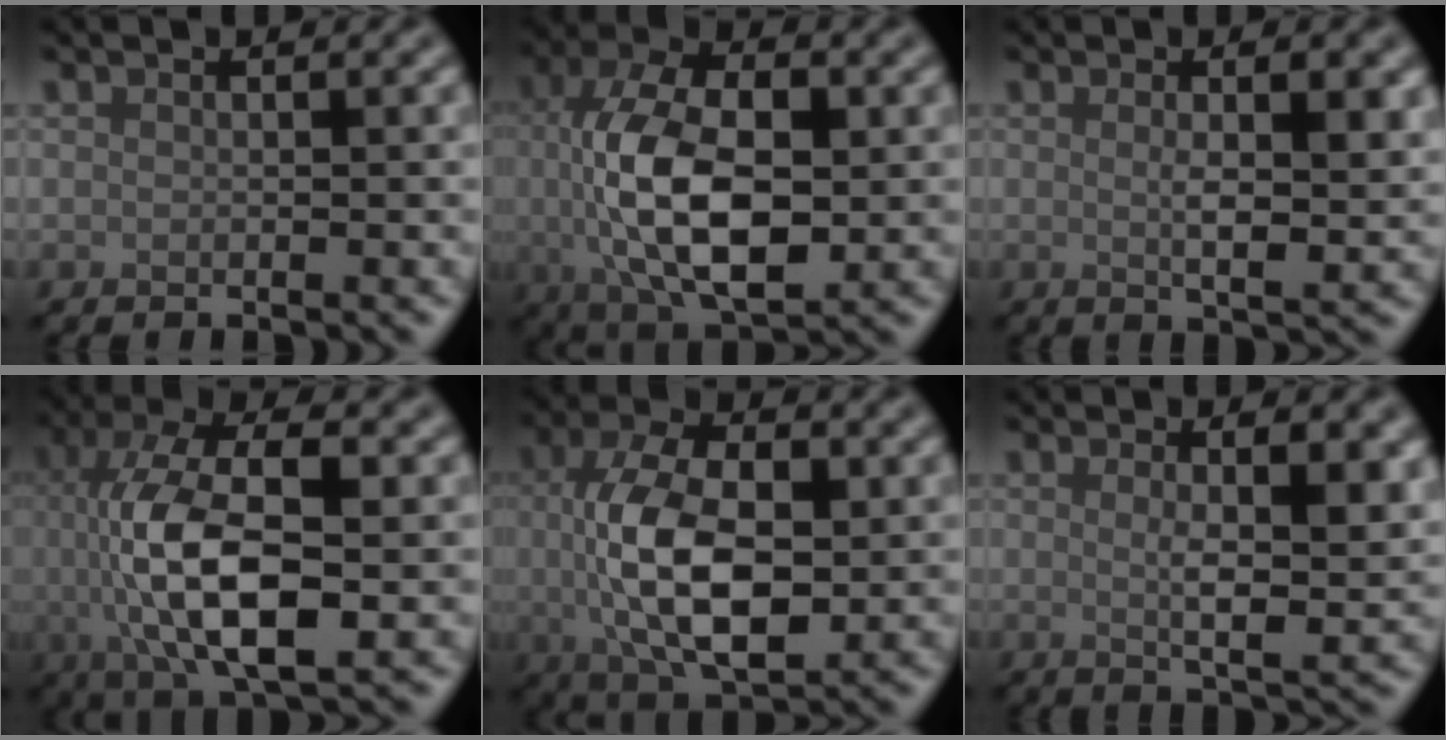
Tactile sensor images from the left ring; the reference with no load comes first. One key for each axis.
{"total": 11.2, "fx": -0.1, "fy": 5.9, "fz": 9.6, "tx": -0.179, "ty": -0.001, "tz": -0.003}
{"total": 3.7, "fx": 0.6, "fy": 0.8, "fz": 3.6, "tx": -0.058, "ty": -0.006, "tz": 0.011}
{"total": 11.0, "fx": -0.5, "fy": 4.3, "fz": 10.2, "tx": -0.190, "ty": 0.006, "tz": -0.010}
{"total": 10.2, "fx": 0.0, "fy": 5.4, "fz": 8.6, "tx": -0.172, "ty": -0.005, "tz": 0.002}
{"total": 4.8, "fx": 0.9, "fy": 1.2, "fz": 4.6, "tx": -0.070, "ty": -0.005, "tz": 0.018}